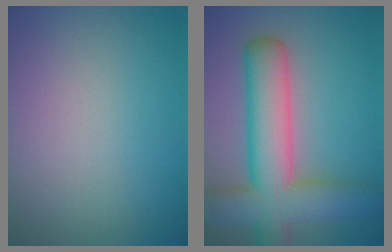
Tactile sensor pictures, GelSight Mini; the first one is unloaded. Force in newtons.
{"total": 9.2, "press": 9.2, "slide": 0.5}